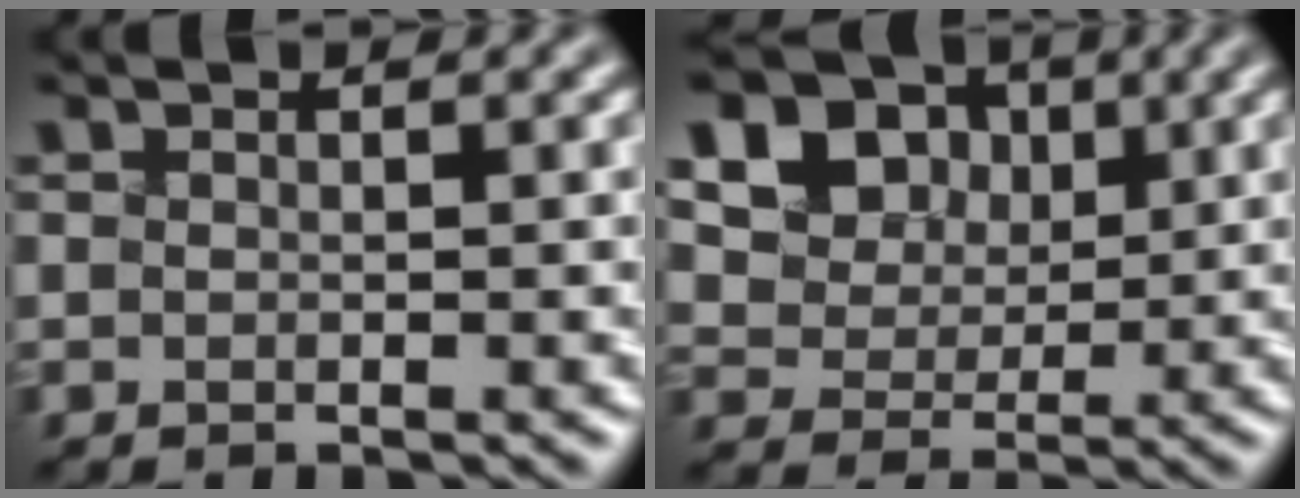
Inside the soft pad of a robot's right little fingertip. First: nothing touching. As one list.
[{"total": 15.3, "force": [6.7, 12.0, 6.7], "torque": [-0.178, 0.031, 0.124]}]